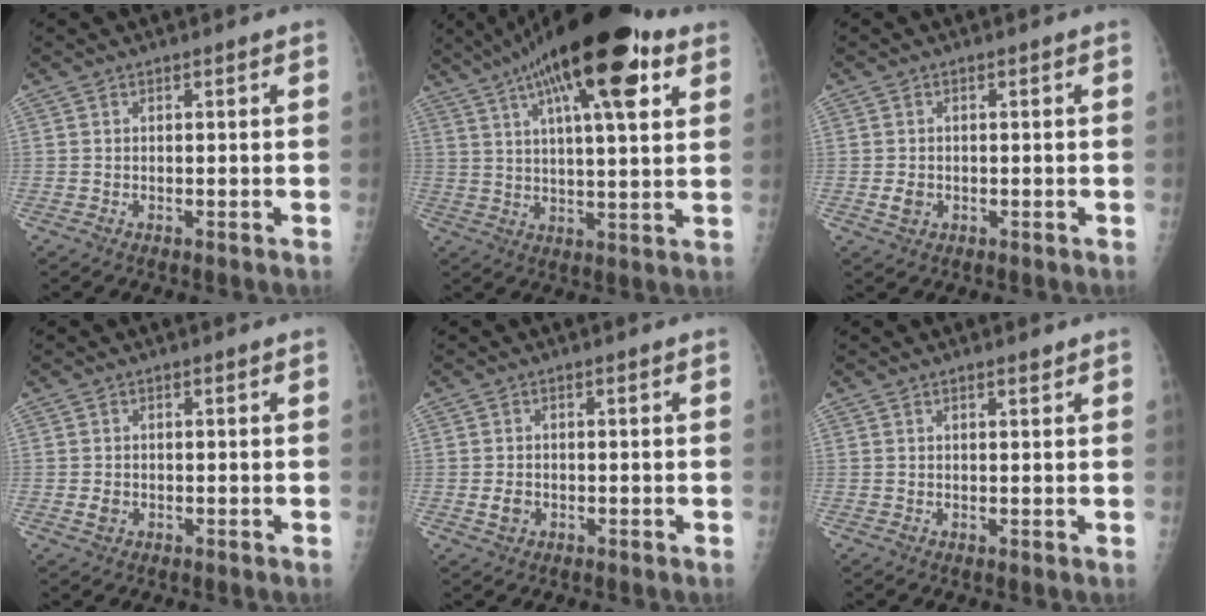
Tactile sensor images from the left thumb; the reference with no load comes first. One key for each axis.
{"total": 21.4, "fx": 11.1, "fy": 6.2, "fz": 17.2, "tx": -0.270, "ty": -0.006, "tz": 0.171}
{"total": 2.0, "fx": -0.3, "fy": 1.7, "fz": 1.1, "tx": -0.014, "ty": 0.001, "tz": -0.002}
{"total": 1.4, "fx": -0.2, "fy": 1.2, "fz": 0.8, "tx": -0.010, "ty": 0.001, "tz": 0.001}
{"total": 2.0, "fx": -0.4, "fy": 1.6, "fz": 1.1, "tx": -0.015, "ty": 0.001, "tz": -0.005}
{"total": 1.1, "fx": 0.9, "fy": 0.3, "fz": 0.6, "tx": -0.007, "ty": -0.006, "tz": 0.014}